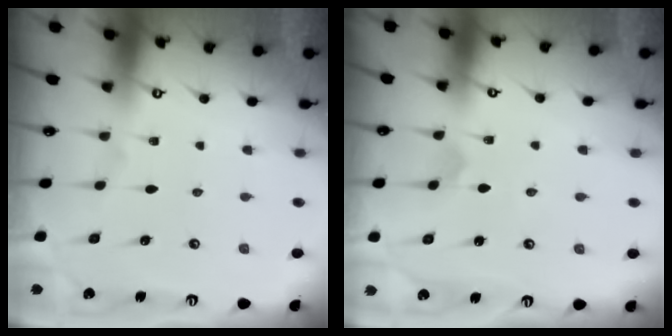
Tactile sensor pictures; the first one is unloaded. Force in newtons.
{"total": 2.4, "press": 2.4, "slide": 0.2}